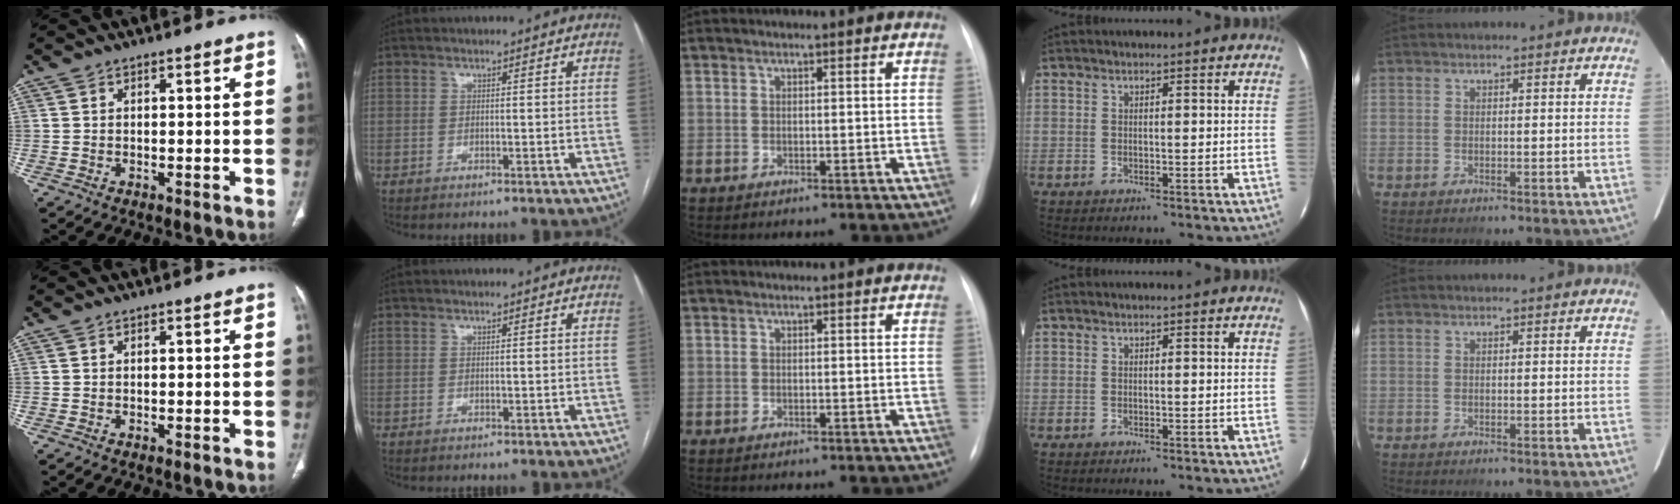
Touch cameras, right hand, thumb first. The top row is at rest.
{}